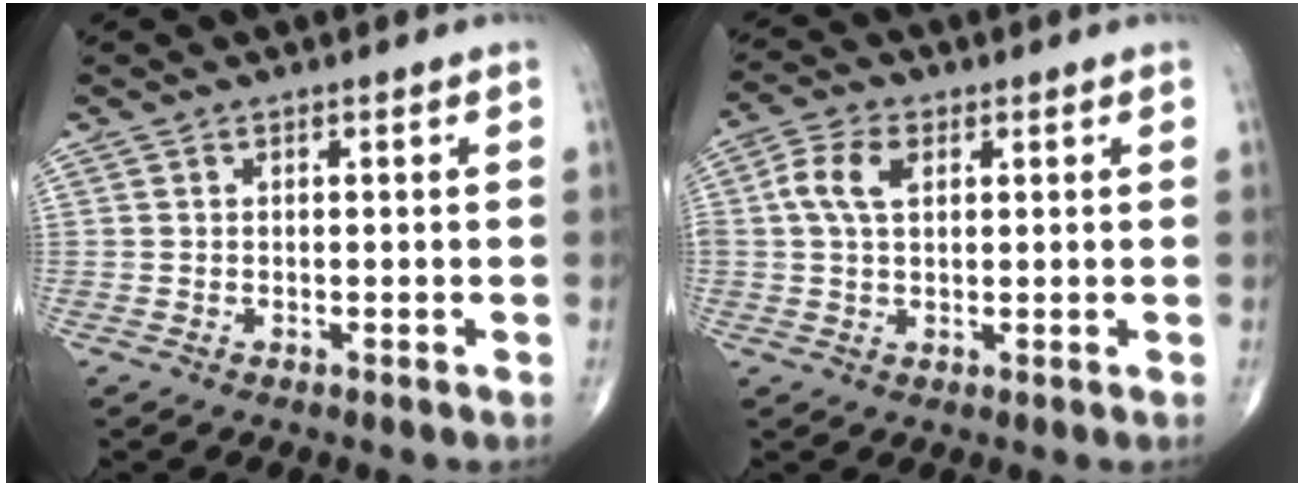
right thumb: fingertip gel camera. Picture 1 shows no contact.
{"total": 6.3, "force": [1.6, 3.8, 4.9], "torque": [-0.105, 0.012, 0.027]}